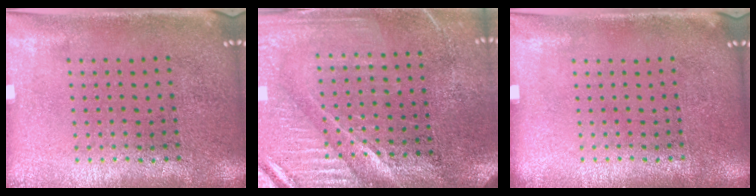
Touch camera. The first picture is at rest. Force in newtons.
{"total": 4.2, "press": 3.8, "slide": 1.7}
{"total": 0.0}